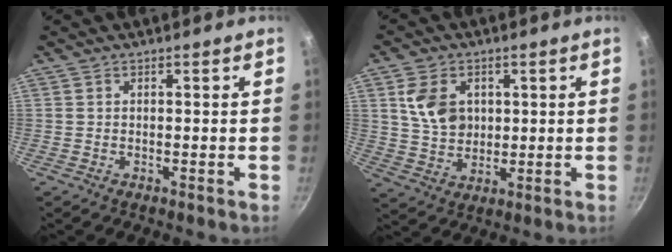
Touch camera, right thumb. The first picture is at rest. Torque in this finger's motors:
{"motor_torque": [0.03, 0.09, 0.54, 0.70, 0.04]}